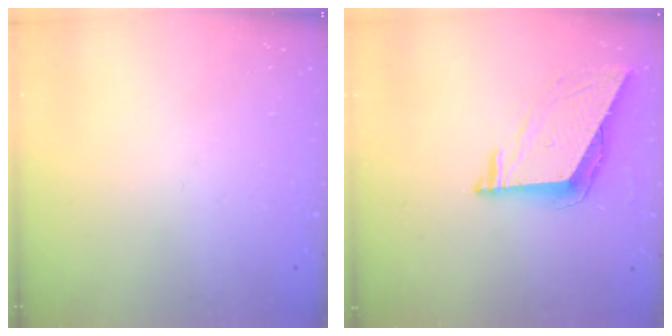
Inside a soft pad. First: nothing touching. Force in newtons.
{"total": 7.1, "press": 7.1, "slide": 0.2}